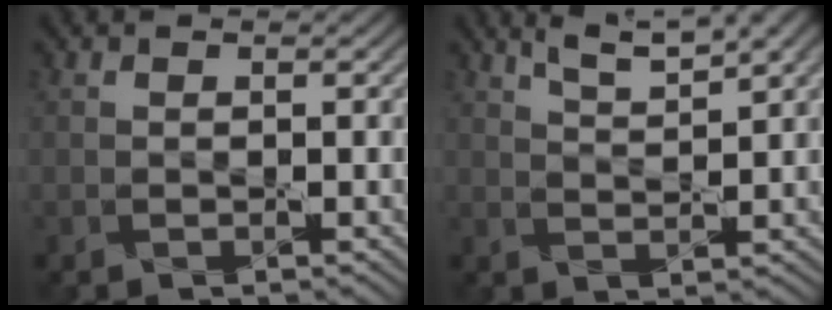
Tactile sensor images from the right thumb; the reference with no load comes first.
{"total": 5.4, "force": [3.9, 0.9, 3.7], "torque": [-0.082, 0.013, 0.078]}